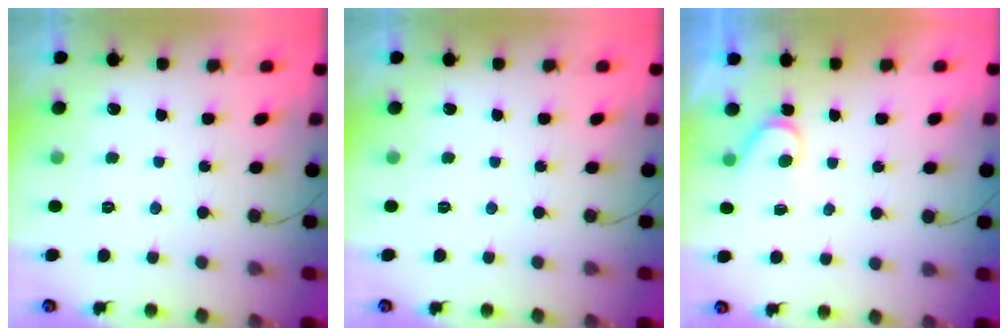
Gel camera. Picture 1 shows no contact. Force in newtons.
{"total": 0.0}
{"total": 3.5, "press": 3.5, "slide": 0.2}